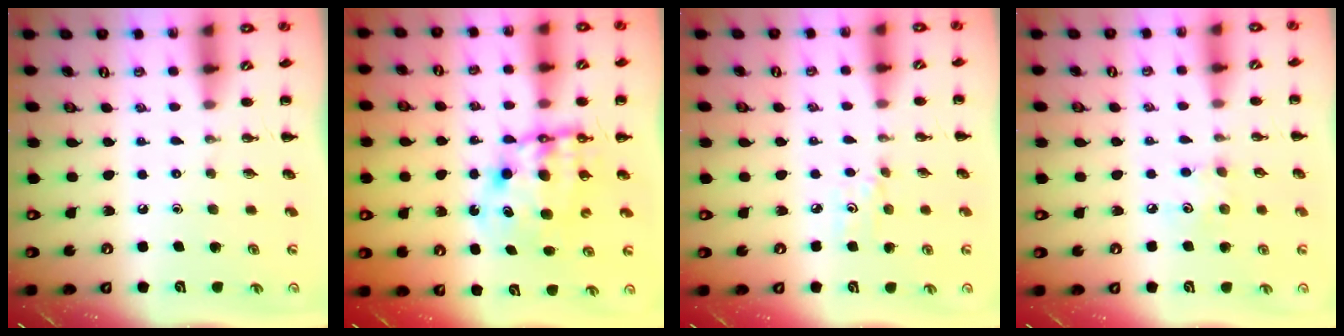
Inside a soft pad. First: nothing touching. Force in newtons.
{"total": 10.0, "press": 9.7, "slide": 2.6}
{"total": 3.0, "press": 2.8, "slide": 1.1}
{"total": 5.1, "press": 5.0, "slide": 0.9}